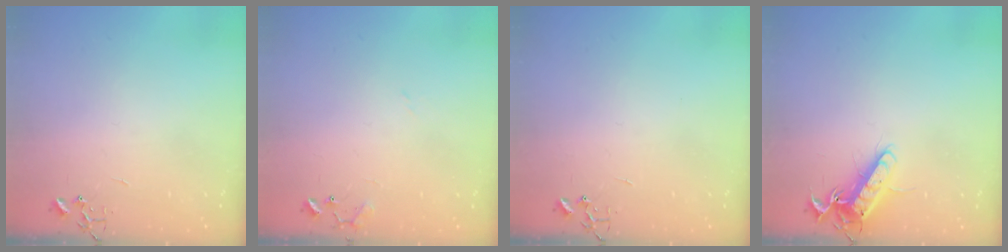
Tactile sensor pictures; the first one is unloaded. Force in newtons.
{"total": 9.5, "press": 9.5, "slide": 0.7}
{"total": 0.0}
{"total": 13.2, "press": 13.2, "slide": 1.3}